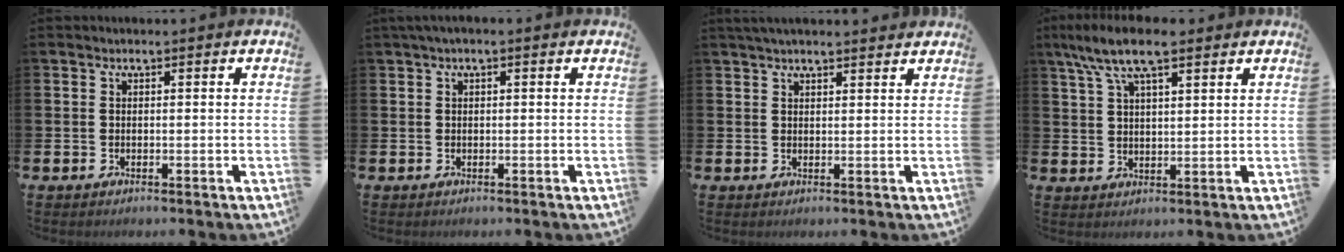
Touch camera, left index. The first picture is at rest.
{"total": 0.7, "force": [0.1, 0.2, 0.6], "torque": [-0.013, 0.004, 0.000]}
{"total": 2.6, "force": [2.4, 0.4, 0.7], "torque": [-0.019, -0.002, 0.045]}
{"total": 8.2, "force": [6.2, 2.3, 4.8], "torque": [-0.093, -0.013, 0.109]}